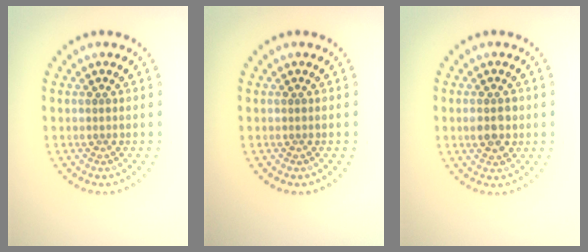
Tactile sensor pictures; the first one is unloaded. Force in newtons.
{"total": 0.0}
{"total": 2.7, "press": 2.7, "slide": 0.1}